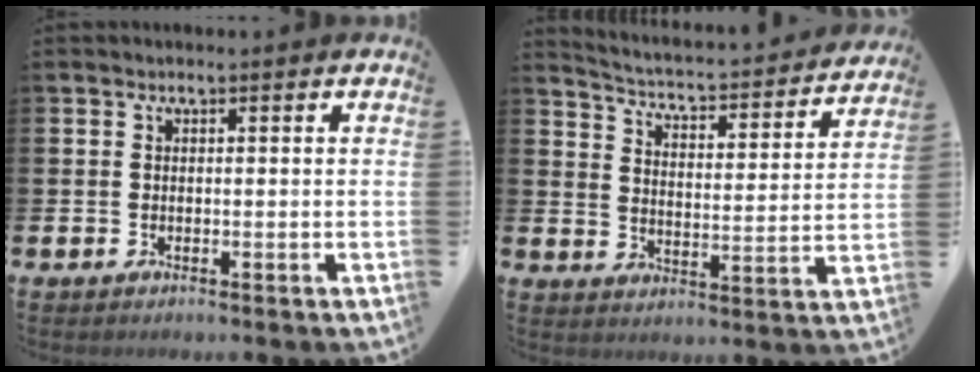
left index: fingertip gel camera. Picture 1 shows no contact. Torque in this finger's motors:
{"motor_torque": [0.84, -1.30, 0.03, 0.01]}